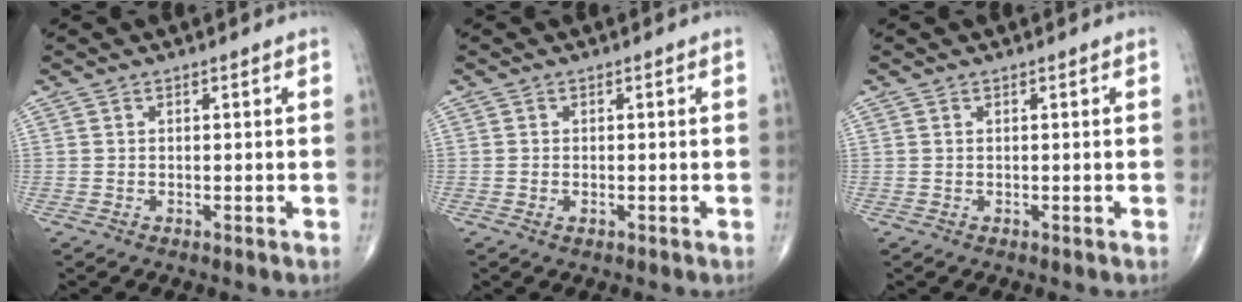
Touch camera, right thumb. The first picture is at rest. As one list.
[{"total": 0.8, "force": [-0.3, 0.5, 0.6], "torque": [-0.012, 0.004, -0.003]}, {"total": 0.0}]